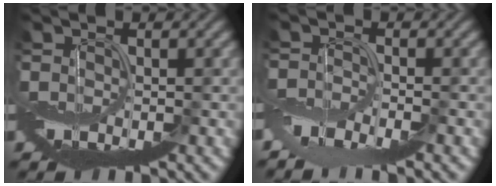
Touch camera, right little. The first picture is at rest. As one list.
[{"total": 3.3, "force": [-2.6, 1.0, 1.8], "torque": [-0.028, -0.005, -0.053]}]